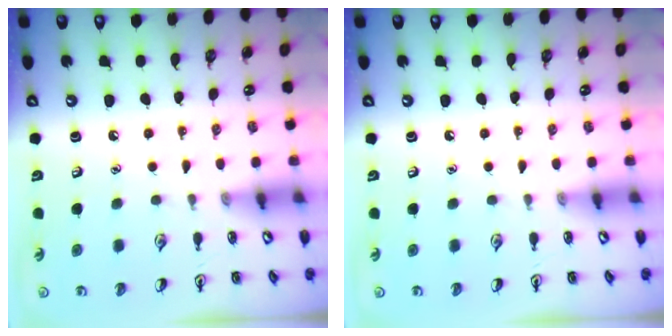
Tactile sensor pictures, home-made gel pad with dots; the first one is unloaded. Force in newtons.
{"total": 0.0}